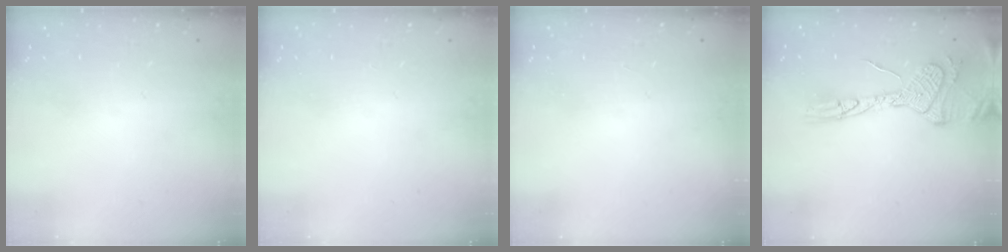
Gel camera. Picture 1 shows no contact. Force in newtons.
{"total": 0.0}
{"total": 0.9, "press": 0.0, "slide": 0.9}
{"total": 17.0, "press": 17.0, "slide": 1.6}